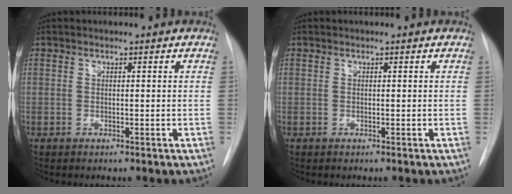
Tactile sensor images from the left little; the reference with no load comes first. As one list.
[{"total": 0.0}]